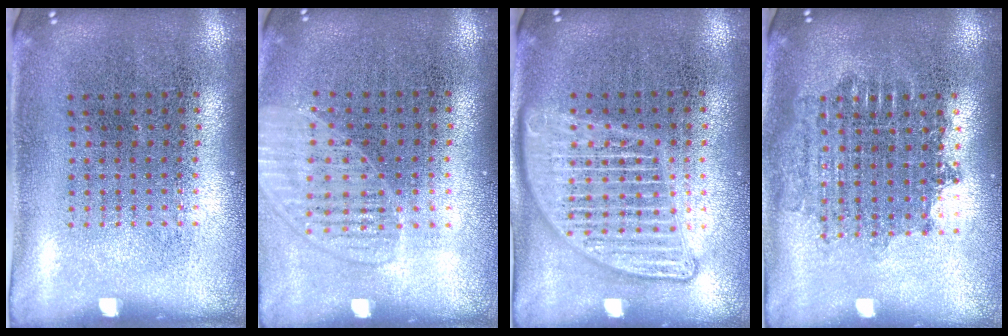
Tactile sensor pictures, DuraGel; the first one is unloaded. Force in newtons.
{"total": 1.4, "press": 1.4, "slide": 0.2}
{"total": 2.3, "press": 2.3, "slide": 0.2}
{"total": 1.7, "press": 1.4, "slide": 1.0}